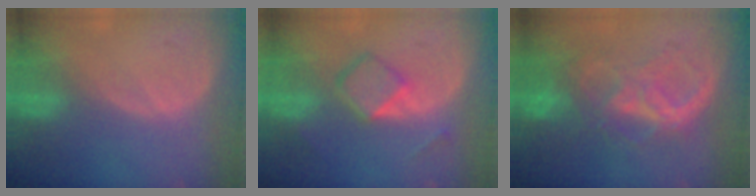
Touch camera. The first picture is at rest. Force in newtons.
{"total": 4.6, "press": 4.5, "slide": 1.0}
{"total": 7.9, "press": 7.6, "slide": 2.3}